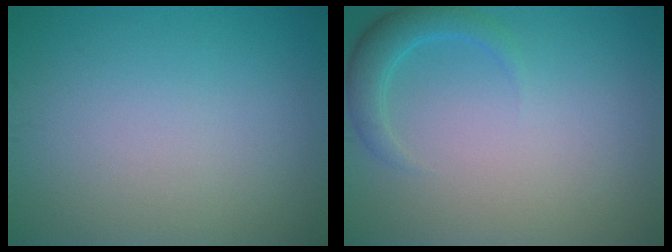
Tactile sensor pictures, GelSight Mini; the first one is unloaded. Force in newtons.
{"total": 2.4, "press": 2.4, "slide": 0.1}